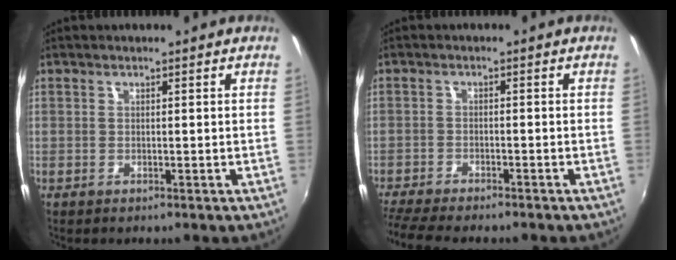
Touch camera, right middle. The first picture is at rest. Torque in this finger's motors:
{"motor_torque": [1.06, -1.08, 0.14, 0.11]}